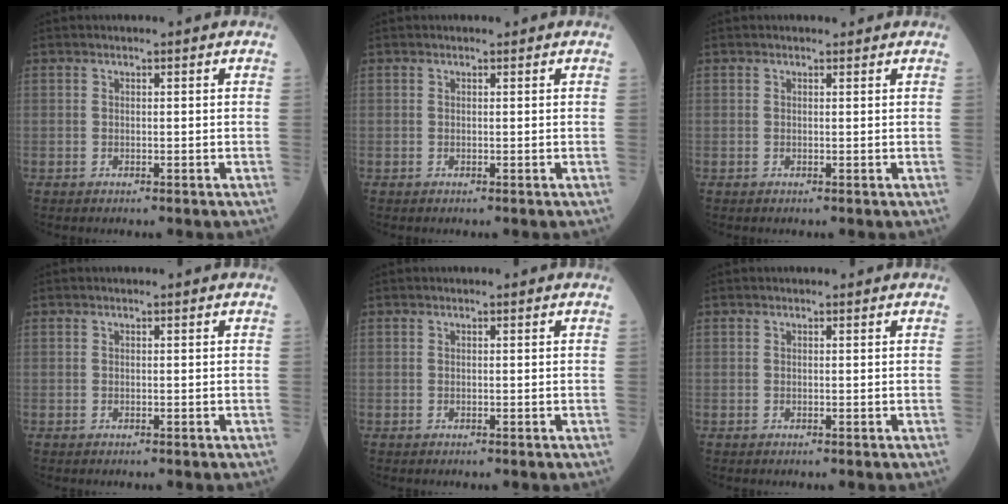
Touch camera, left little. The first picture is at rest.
{"total": 0.0}
{"total": 0.7, "force": [0.6, 0.3, 0.1], "torque": [-0.004, -0.001, 0.007]}
{"total": 0.0}
{"total": 0.0}
{"total": 0.0}